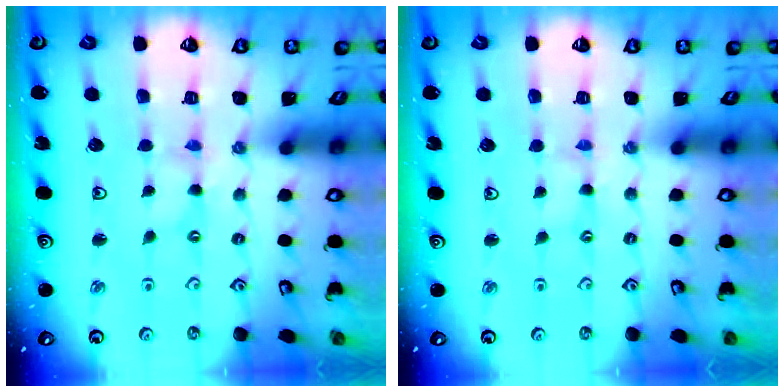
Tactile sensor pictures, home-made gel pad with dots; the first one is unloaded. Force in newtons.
{"total": 1.0, "press": 1.0, "slide": 0.2}